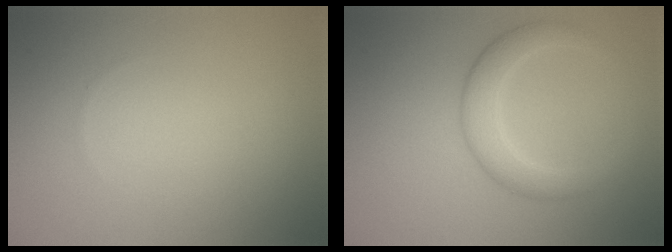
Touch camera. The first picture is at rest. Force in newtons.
{"total": 2.6, "press": 2.6, "slide": 0.2}